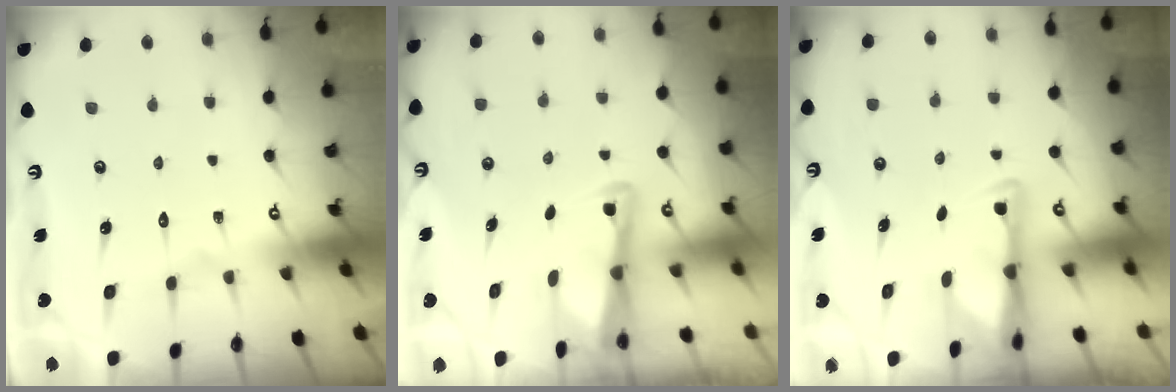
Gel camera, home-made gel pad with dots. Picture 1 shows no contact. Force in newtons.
{"total": 3.0, "press": 2.9, "slide": 0.4}
{"total": 3.0, "press": 2.9, "slide": 0.6}